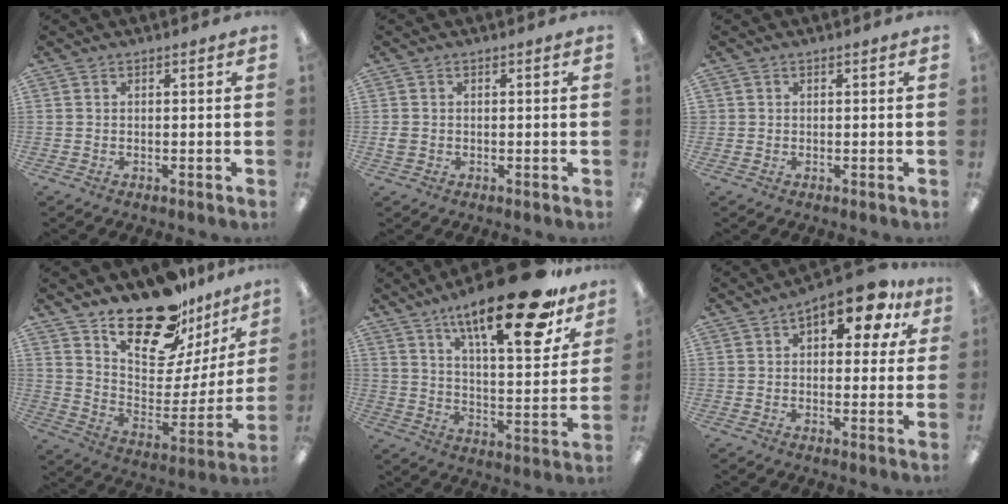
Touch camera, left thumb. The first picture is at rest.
{"total": 1.7, "force": [-0.2, 1.6, 0.6], "torque": [-0.001, 0.000, -0.006]}
{"total": 0.7, "force": [0.1, 0.5, -0.4], "torque": [0.008, 0.000, 0.003]}
{"total": 21.3, "force": [17.0, 8.9, 9.2], "torque": [-0.145, -0.127, 0.300]}
{"total": 24.2, "force": [16.1, 6.9, 16.7], "torque": [-0.249, -0.102, 0.257]}
{"total": 11.3, "force": [5.9, 5.1, 8.1], "torque": [-0.102, -0.023, 0.095]}